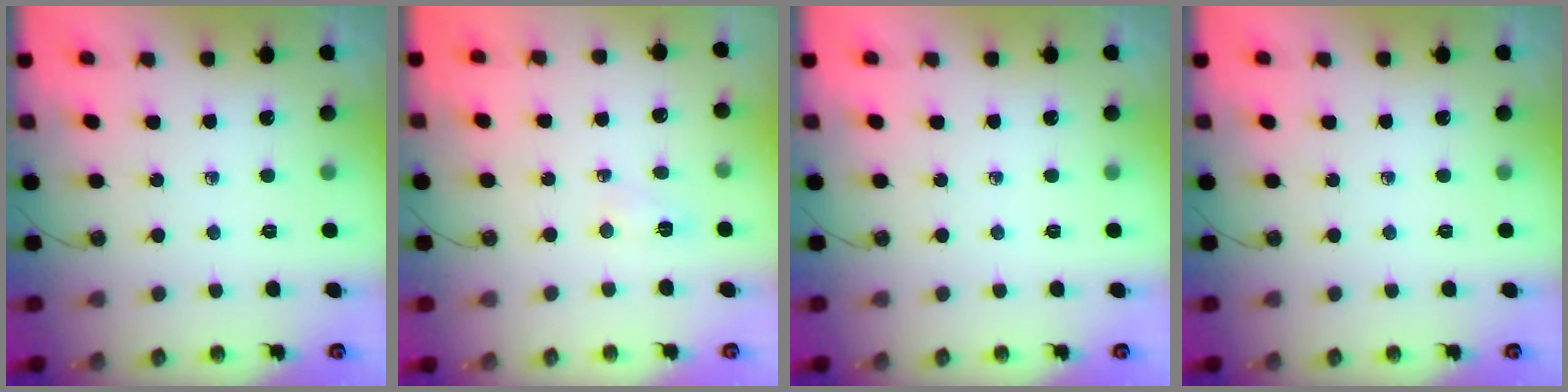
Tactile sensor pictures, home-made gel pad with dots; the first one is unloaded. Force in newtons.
{"total": 3.0, "press": 2.8, "slide": 1.1}
{"total": 0.0}
{"total": 0.0}